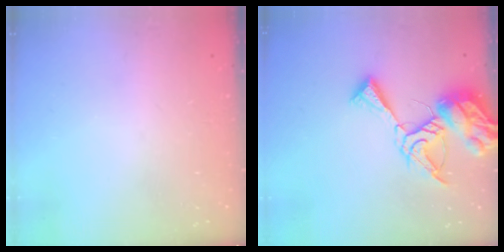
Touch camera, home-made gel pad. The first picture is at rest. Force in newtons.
{"total": 12.6, "press": 12.6, "slide": 1.2}